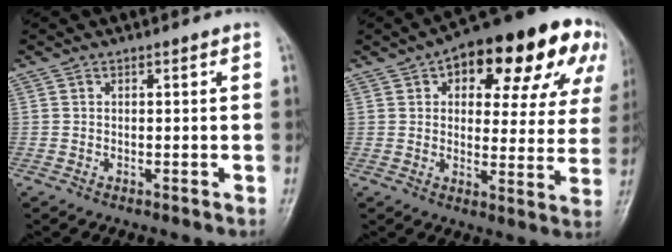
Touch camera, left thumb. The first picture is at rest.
{"total": 23.1, "force": [11.1, 11.1, 17.0], "torque": [-0.184, 0.018, 0.146]}